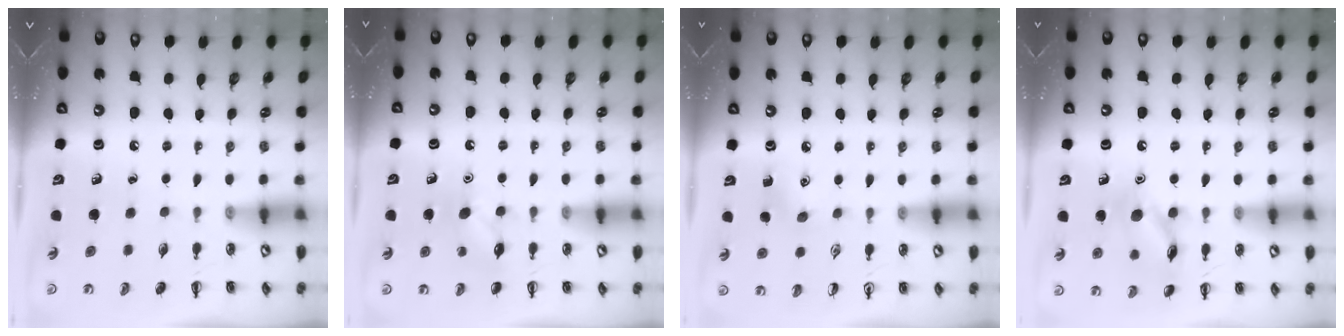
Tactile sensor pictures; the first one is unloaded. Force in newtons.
{"total": 7.2, "press": 6.9, "slide": 1.8}
{"total": 5.0, "press": 4.9, "slide": 1.2}
{"total": 11.8, "press": 11.8, "slide": 0.5}